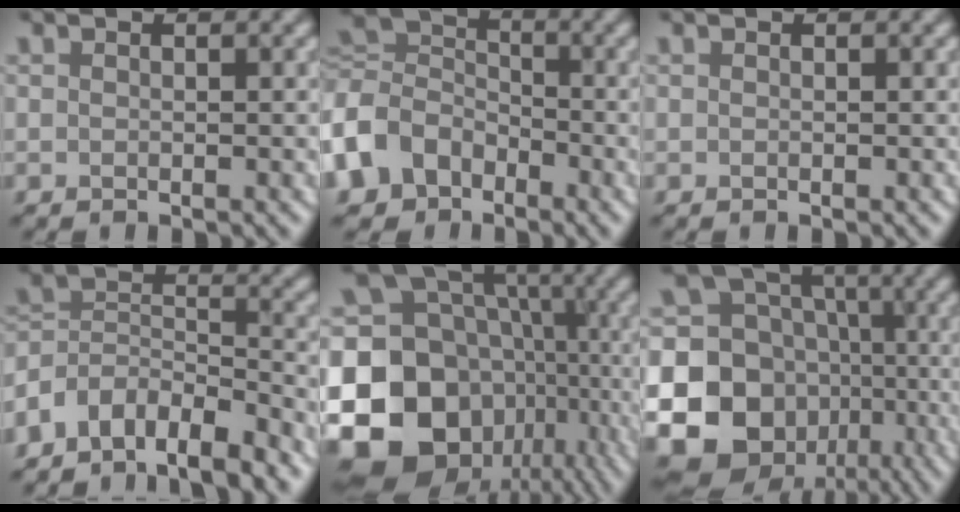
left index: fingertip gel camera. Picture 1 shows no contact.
{"total": 6.6, "force": [-3.4, 5.2, 2.4], "torque": [-0.060, 0.005, -0.087]}
{"total": 0.0}
{"total": 6.3, "force": [-5.2, 2.4, 2.5], "torque": [-0.041, -0.001, -0.102]}
{"total": 21.1, "force": [-6.0, 17.5, 10.2], "torque": [-0.211, -0.023, -0.102]}
{"total": 16.0, "force": [-4.6, 13.7, 6.9], "torque": [-0.166, -0.006, -0.089]}